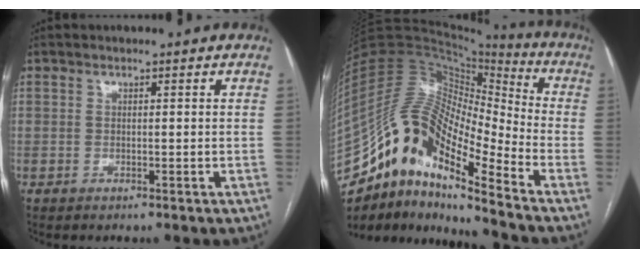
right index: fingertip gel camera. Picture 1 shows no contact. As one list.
[{"total": 21.0, "force": [-14.2, 5.2, 14.5], "torque": [-0.296, 0.024, -0.257]}]